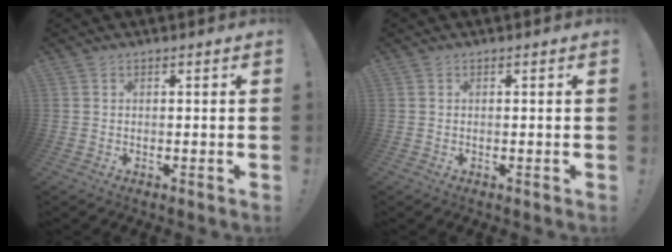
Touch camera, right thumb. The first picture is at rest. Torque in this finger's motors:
{"motor_torque": [-0.03, -0.20, 0.24, -0.32, 0.01]}